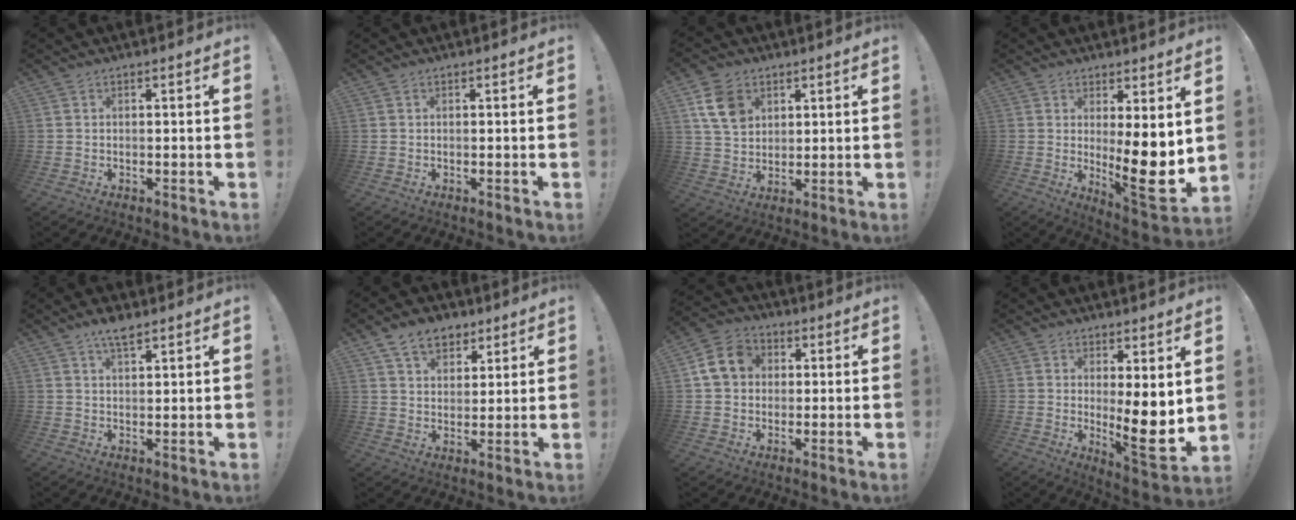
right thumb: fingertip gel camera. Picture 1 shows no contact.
{"total": 0.0}
{"total": 10.7, "force": [4.6, 7.9, 5.5], "torque": [-0.086, -0.007, 0.093]}
{"total": 12.6, "force": [0.4, 2.7, 12.3], "torque": [-0.162, -0.045, 0.016]}
{"total": 5.0, "force": [3.7, 1.2, 3.2], "torque": [-0.047, -0.023, 0.060]}
{"total": 9.9, "force": [6.2, 6.4, 4.3], "torque": [-0.067, -0.025, 0.120]}
{"total": 10.5, "force": [2.2, 8.9, 5.0], "torque": [-0.075, 0.012, 0.049]}
{"total": 10.4, "force": [0.9, 2.1, 10.1], "torque": [-0.122, -0.045, 0.020]}